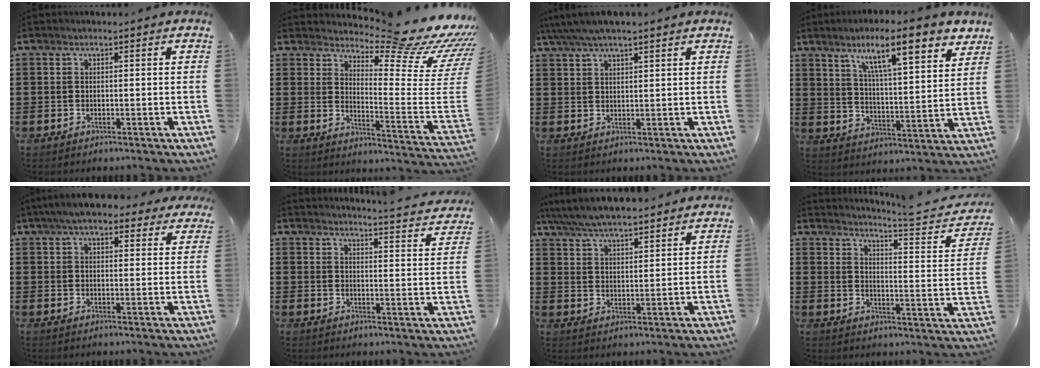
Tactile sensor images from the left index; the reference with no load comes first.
{"total": 11.7, "force": [10.2, 0.9, 5.6], "torque": [-0.096, -0.092, 0.164]}
{"total": 3.7, "force": [3.1, 0.5, 2.1], "torque": [-0.048, 0.001, 0.056]}
{"total": 11.3, "force": [7.8, 2.0, 8.0], "torque": [-0.133, -0.032, 0.125]}
{"total": 6.8, "force": [5.5, 1.7, 3.6], "torque": [-0.077, -0.005, 0.101]}
{"total": 3.5, "force": [3.4, -0.6, 0.5], "torque": [-0.018, -0.029, 0.055]}
{"total": 5.9, "force": [5.7, 0.6, 1.6], "torque": [-0.054, -0.021, 0.101]}
{"total": 4.9, "force": [4.4, -0.6, 2.1], "torque": [-0.049, -0.037, 0.064]}